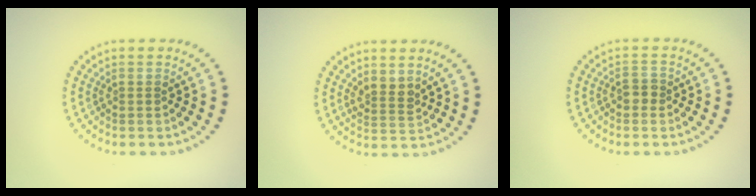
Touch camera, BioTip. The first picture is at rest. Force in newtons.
{"total": 2.0, "press": 1.6, "slide": 1.2}
{"total": 1.4, "press": 1.3, "slide": 0.4}